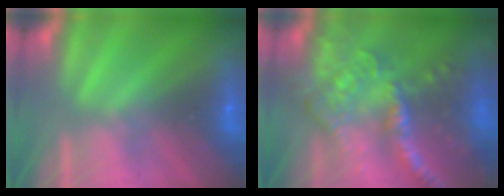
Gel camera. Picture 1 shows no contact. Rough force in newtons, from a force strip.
{"total": 6.3}